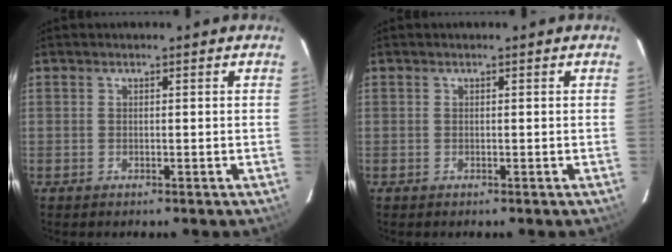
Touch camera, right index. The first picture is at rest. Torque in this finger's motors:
{"motor_torque": [0.00, 0.00, 0.01, 0.01]}